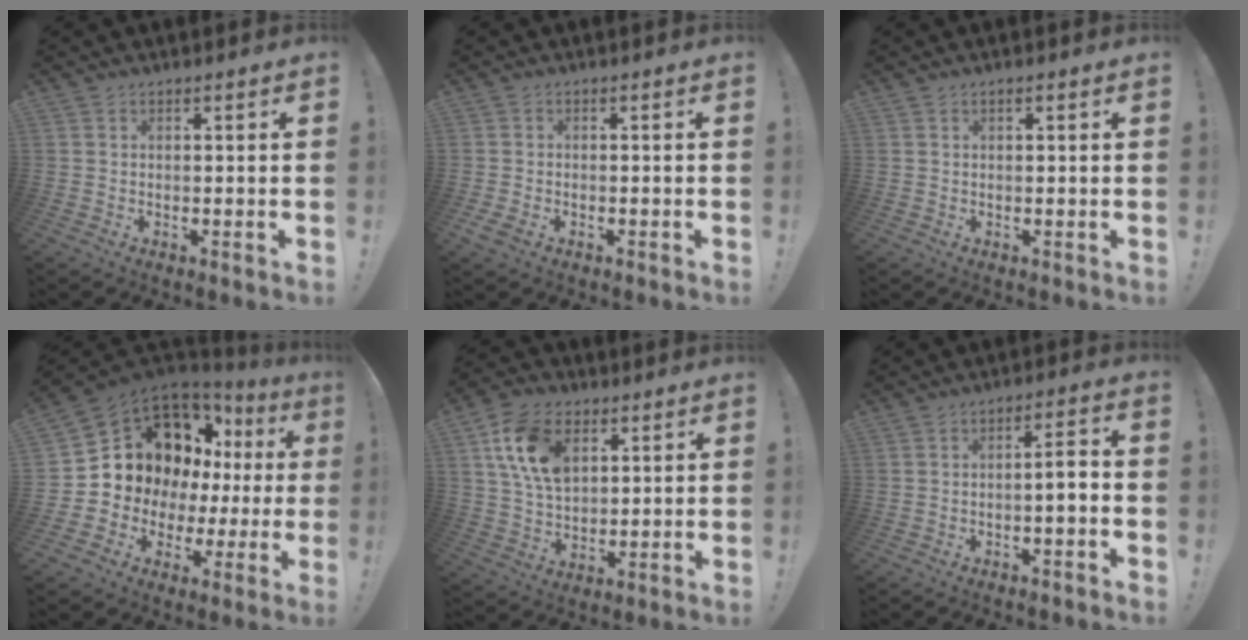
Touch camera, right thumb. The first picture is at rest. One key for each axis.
{"total": 2.1, "fx": -0.8, "fy": 1.4, "fz": 1.4, "tx": -0.025, "ty": 0.001, "tz": -0.015}
{"total": 0.7, "fx": 0.3, "fy": 0.3, "fz": 0.6, "tx": -0.018, "ty": 0.005, "tz": 0.006}
{"total": 12.5, "fx": 6.2, "fy": 9.5, "fz": 5.3, "tx": -0.074, "ty": -0.062, "tz": 0.137}
{"total": 15.6, "fx": 6.1, "fy": 10.6, "fz": 9.7, "tx": -0.166, "ty": -0.008, "tz": 0.121}
{"total": 4.8, "fx": -1.7, "fy": 0.3, "fz": 4.4, "tx": -0.068, "ty": 0.003, "tz": -0.033}